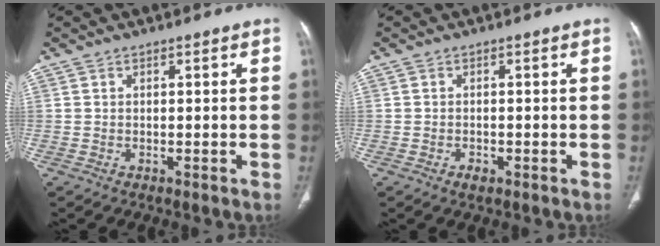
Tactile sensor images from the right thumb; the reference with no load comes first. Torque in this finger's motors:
{"motor_torque": [-0.16, 0.22, -0.24, 0.37, 0.02]}